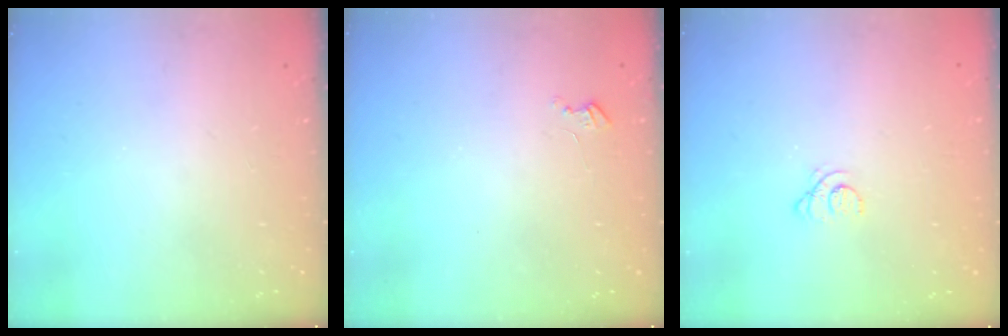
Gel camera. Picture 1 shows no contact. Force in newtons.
{"total": 2.7, "press": 2.7, "slide": 0.3}
{"total": 1.5, "press": 1.4, "slide": 0.2}